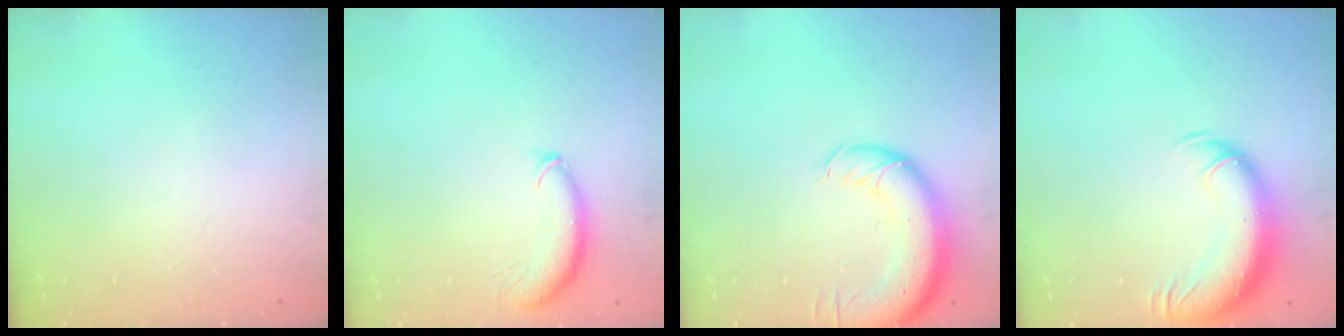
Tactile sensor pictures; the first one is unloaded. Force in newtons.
{"total": 8.7, "press": 8.6, "slide": 1.2}
{"total": 14.5, "press": 14.1, "slide": 3.5}
{"total": 13.1, "press": 12.8, "slide": 3.1}